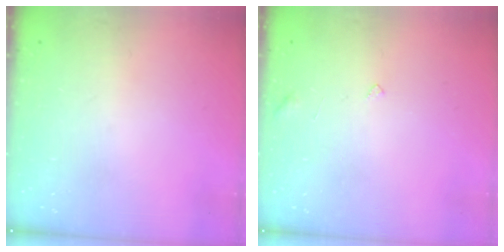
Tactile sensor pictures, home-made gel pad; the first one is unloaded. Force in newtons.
{"total": 3.4, "press": 3.4, "slide": 0.4}